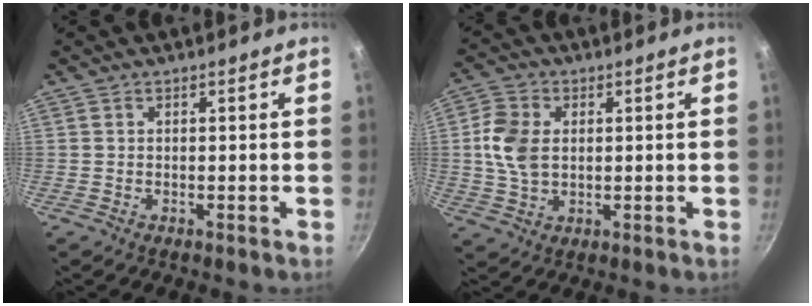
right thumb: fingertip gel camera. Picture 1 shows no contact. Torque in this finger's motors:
{"motor_torque": [-0.51, 0.71, 0.55, -0.30, 0.08]}